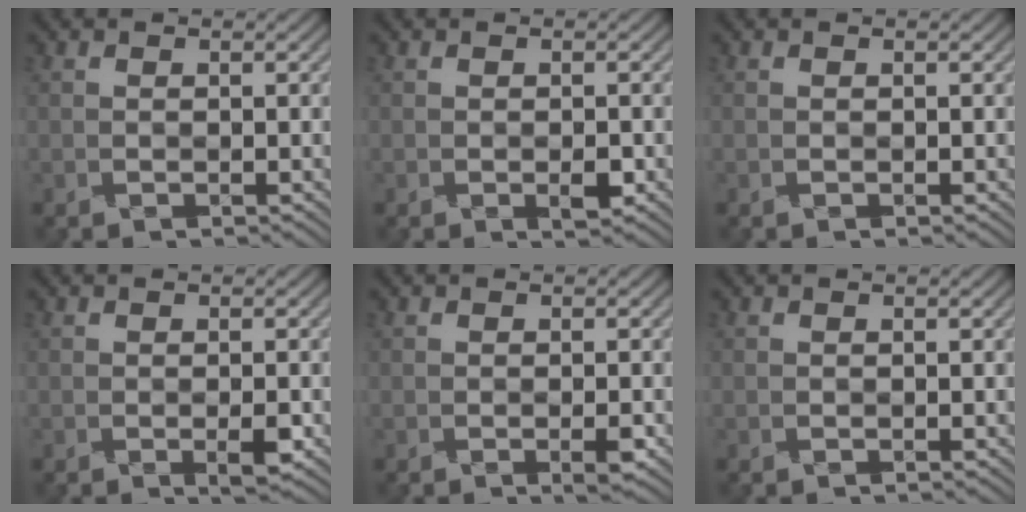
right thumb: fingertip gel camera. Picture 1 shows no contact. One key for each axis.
{"total": 1.3, "fx": -0.5, "fy": 0.5, "fz": 1.1, "tx": -0.018, "ty": -0.002, "tz": -0.007}
{"total": 0.0}
{"total": 1.6, "fx": -0.6, "fy": 0.3, "fz": 1.4, "tx": -0.026, "ty": -0.001, "tz": -0.010}
{"total": 1.3, "fx": -0.6, "fy": 0.2, "fz": 1.1, "tx": -0.019, "ty": 0.001, "tz": -0.010}
{"total": 0.0}